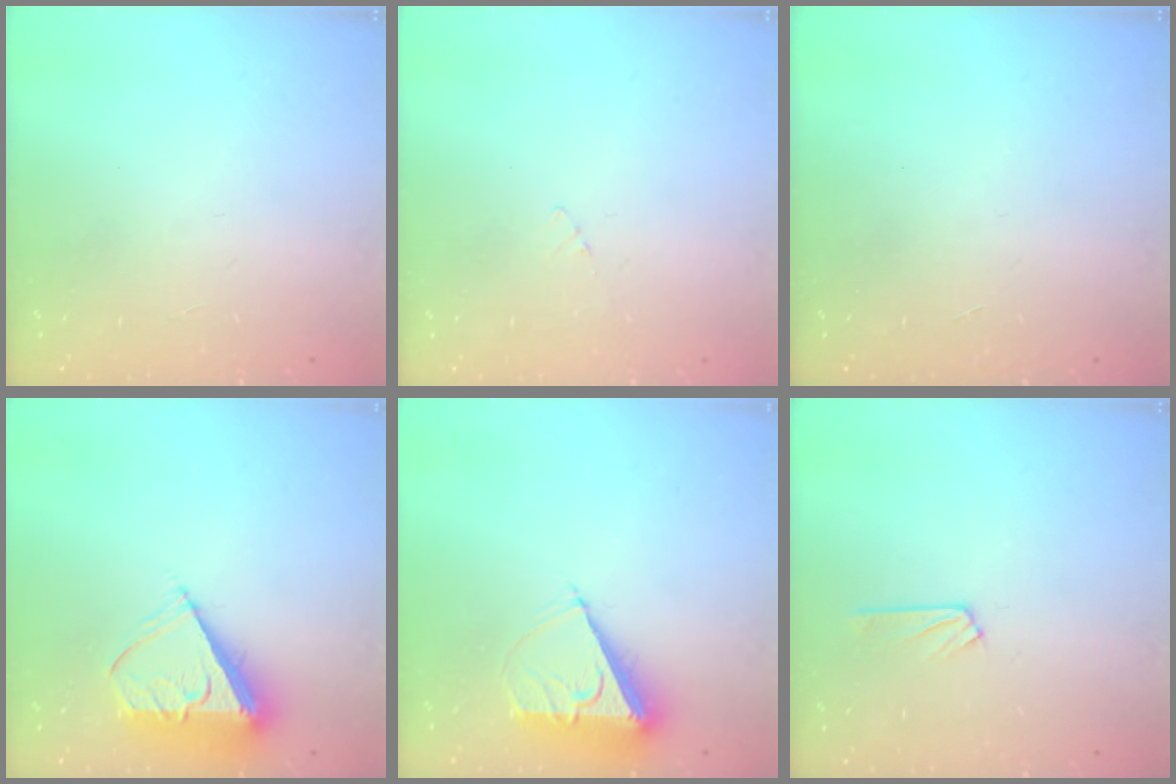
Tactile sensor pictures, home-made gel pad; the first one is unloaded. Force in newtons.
{"total": 2.3, "press": 2.3, "slide": 0.2}
{"total": 0.0}
{"total": 8.7, "press": 8.6, "slide": 1.3}
{"total": 7.6, "press": 7.6, "slide": 0.2}
{"total": 4.5, "press": 4.4, "slide": 0.6}